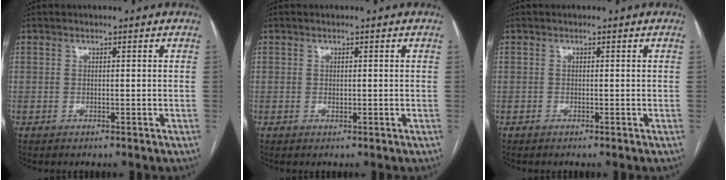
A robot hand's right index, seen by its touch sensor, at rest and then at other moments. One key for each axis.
{"total": 0.5, "fx": 0.0, "fy": 0.3, "fz": 0.4, "tx": -0.007, "ty": -0.001, "tz": 0.001}
{"total": 0.0}